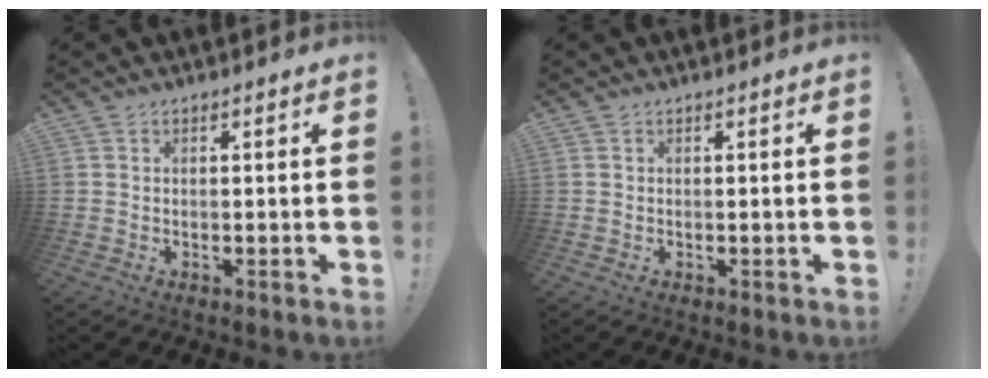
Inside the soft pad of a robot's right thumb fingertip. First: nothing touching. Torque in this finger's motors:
{"motor_torque": [-0.17, -0.07, -0.06, 0.06, 0.00]}